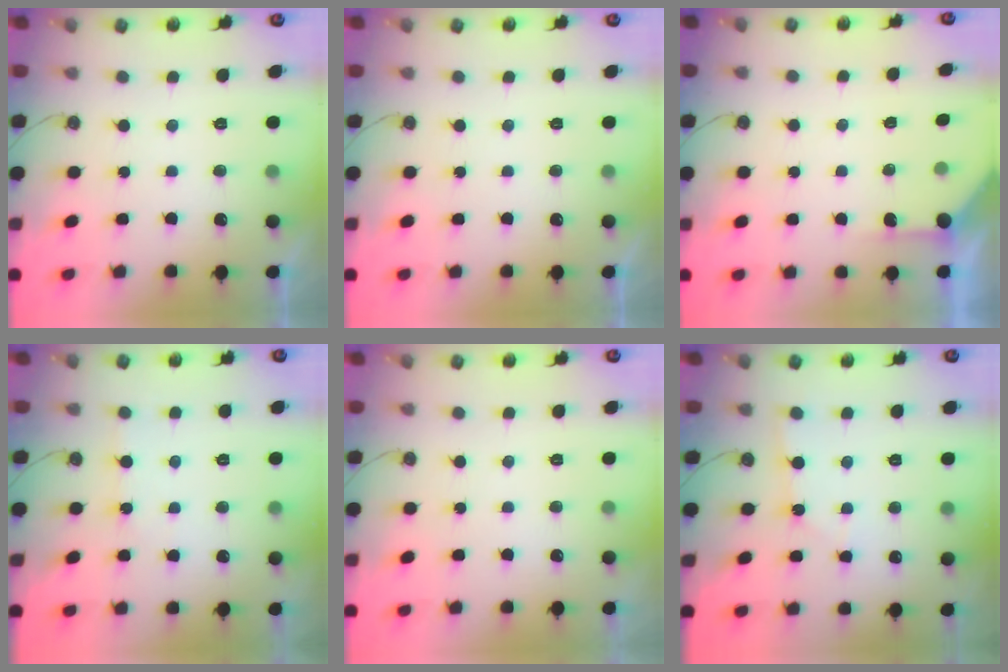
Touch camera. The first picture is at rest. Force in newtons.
{"total": 0.0}
{"total": 1.9, "press": 1.9, "slide": 0.3}
{"total": 2.0, "press": 2.0, "slide": 0.3}
{"total": 0.0}
{"total": 1.2, "press": 1.2, "slide": 0.1}